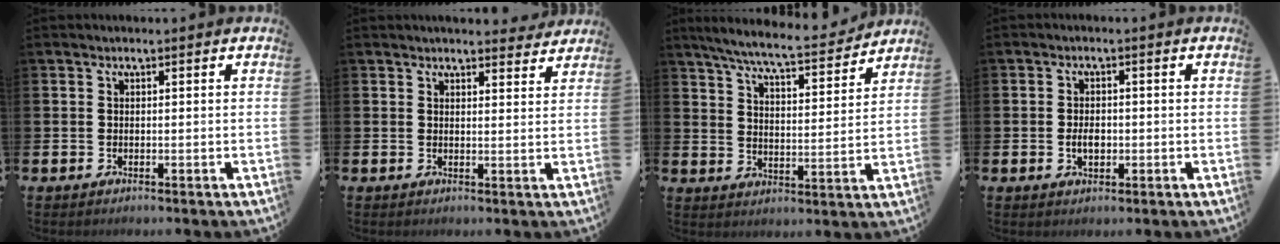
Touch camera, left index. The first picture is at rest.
{"total": 3.1, "force": [3.1, 0.4, 0.1], "torque": [-0.001, -0.018, 0.055]}
{"total": 7.6, "force": [7.0, 0.6, 2.8], "torque": [-0.077, -0.045, 0.118]}
{"total": 2.5, "force": [-0.3, 1.6, 1.9], "torque": [-0.018, -0.003, -0.010]}